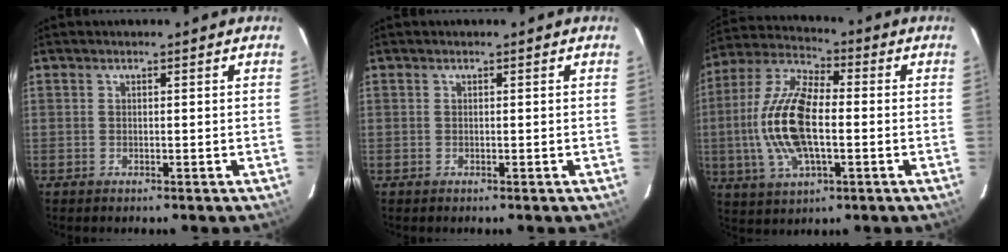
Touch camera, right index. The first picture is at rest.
{"total": 0.0}
{"total": 16.2, "force": [-1.7, 7.2, 14.4], "torque": [-0.304, 0.009, -0.036]}